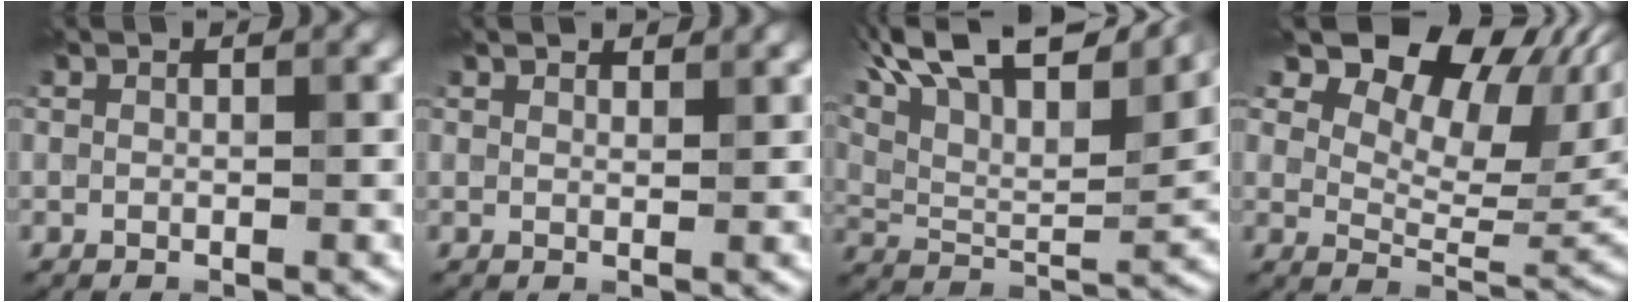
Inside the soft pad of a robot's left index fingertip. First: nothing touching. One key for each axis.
{"total": 2.1, "fx": 1.9, "fy": 0.6, "fz": 0.7, "tx": -0.016, "ty": 0.004, "tz": 0.026}
{"total": 16.8, "fx": 10.7, "fy": 6.6, "fz": 11.2, "tx": -0.208, "ty": 0.055, "tz": 0.169}
{"total": 12.0, "fx": 7.6, "fy": 5.6, "fz": 7.3, "tx": -0.114, "ty": 0.011, "tz": 0.128}